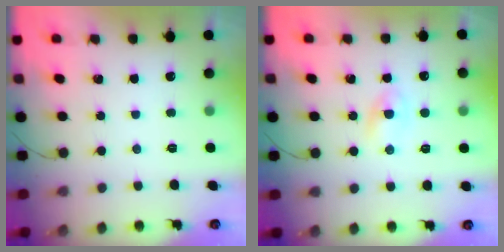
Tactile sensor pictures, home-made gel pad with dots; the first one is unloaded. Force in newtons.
{"total": 2.2, "press": 2.0, "slide": 0.9}